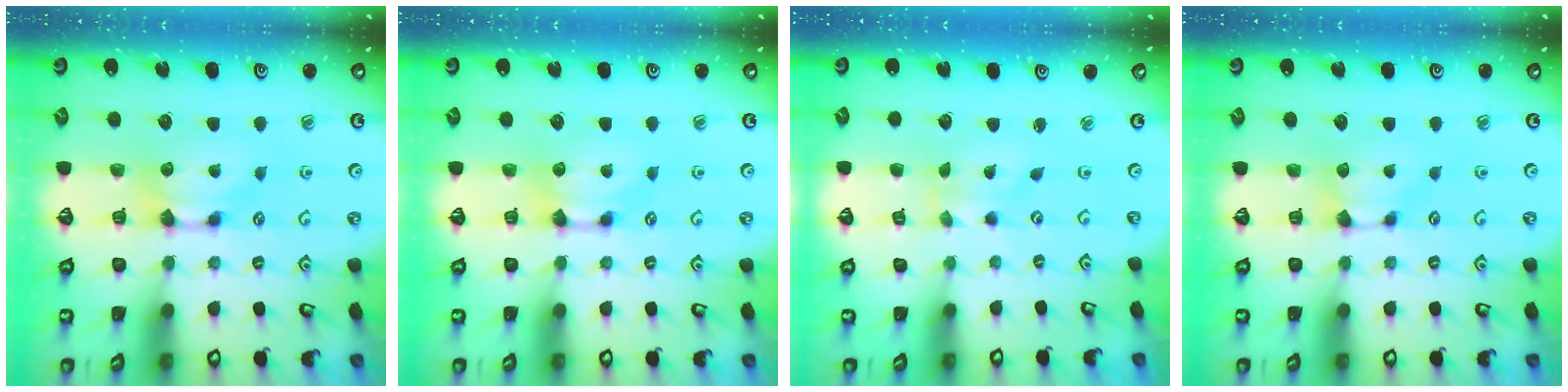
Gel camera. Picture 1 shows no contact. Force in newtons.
{"total": 0.0}
{"total": 3.0, "press": 2.9, "slide": 0.9}
{"total": 0.8, "press": 0.7, "slide": 0.5}